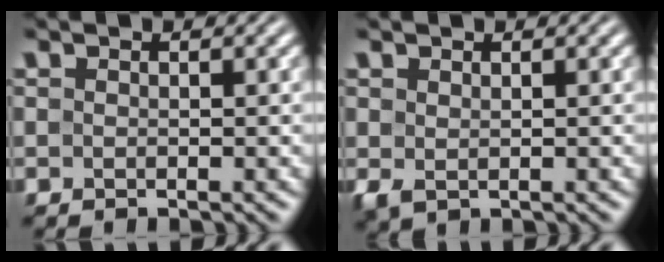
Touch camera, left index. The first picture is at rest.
{"total": 1.2, "force": [0.2, 0.8, 0.9], "torque": [-0.022, -0.003, 0.008]}